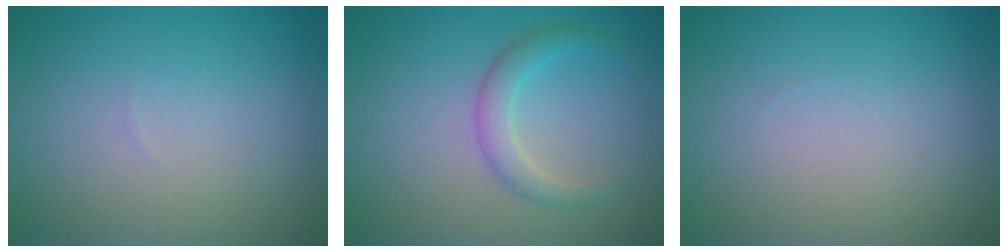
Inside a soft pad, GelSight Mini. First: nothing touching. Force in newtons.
{"total": 2.3, "press": 2.3, "slide": 0.0}
{"total": 0.0}